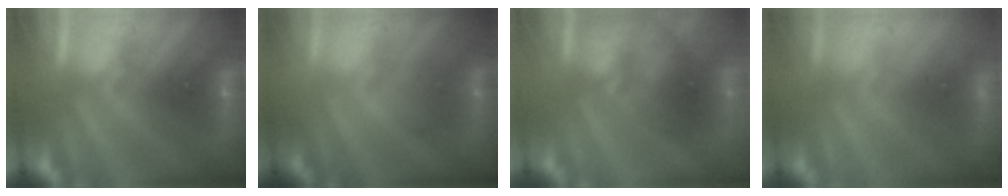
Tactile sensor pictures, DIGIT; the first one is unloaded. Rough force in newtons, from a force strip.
{"total": 1.8}
{"total": 7.3}
{"total": 6.9}